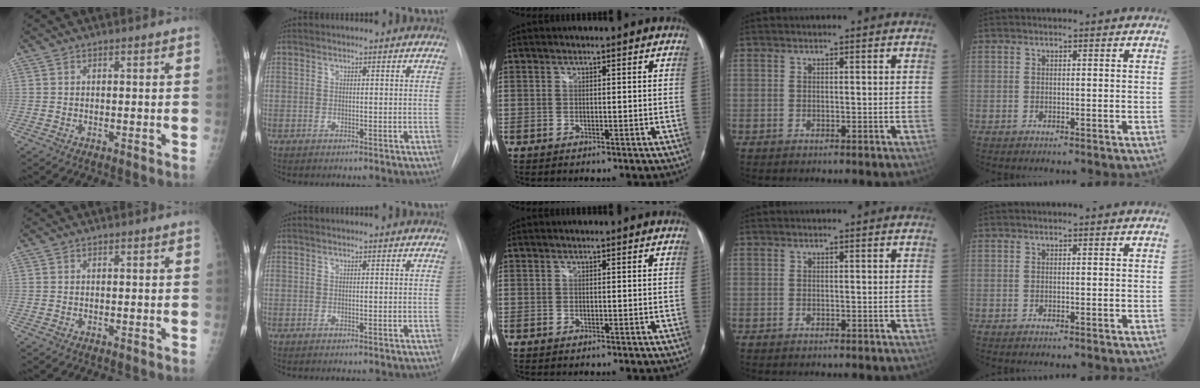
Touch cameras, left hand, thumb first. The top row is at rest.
{}